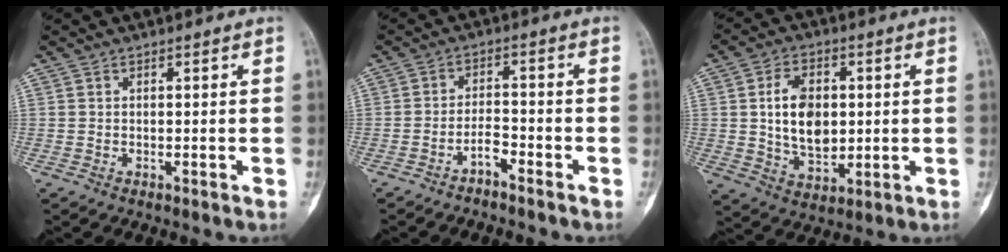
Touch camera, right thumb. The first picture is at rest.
{"total": 3.2, "force": [-2.5, 1.0, 1.7], "torque": [-0.032, 0.028, -0.048]}
{"total": 11.7, "force": [1.3, 7.8, 8.6], "torque": [-0.125, -0.007, 0.030]}